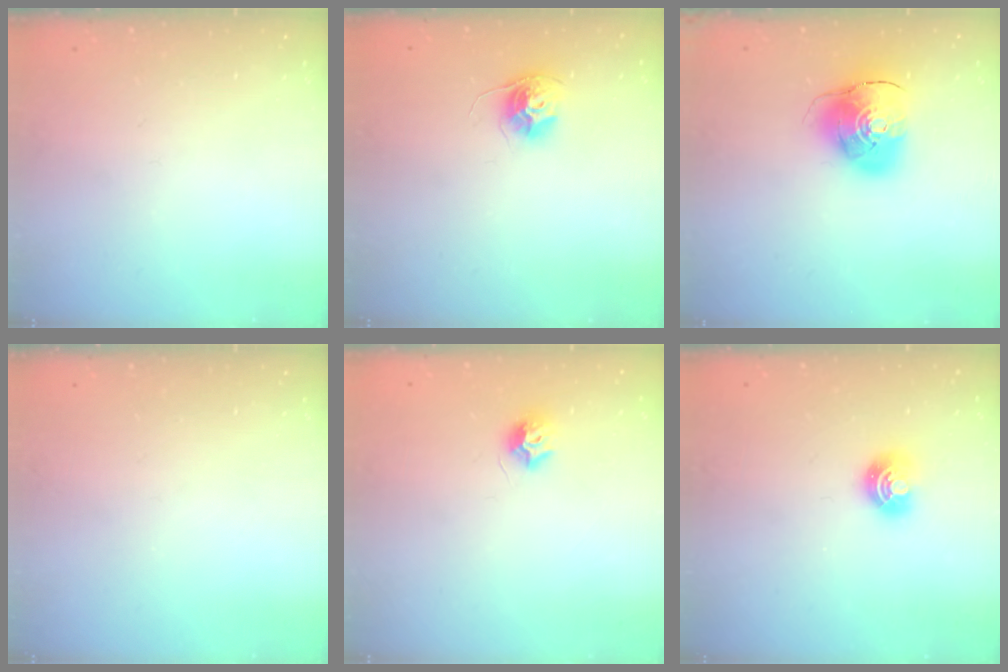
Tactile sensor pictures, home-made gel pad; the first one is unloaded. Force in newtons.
{"total": 10.8, "press": 10.8, "slide": 0.8}
{"total": 10.4, "press": 10.3, "slide": 1.4}
{"total": 0.0}
{"total": 7.6, "press": 7.6, "slide": 0.4}
{"total": 6.6, "press": 6.6, "slide": 0.5}